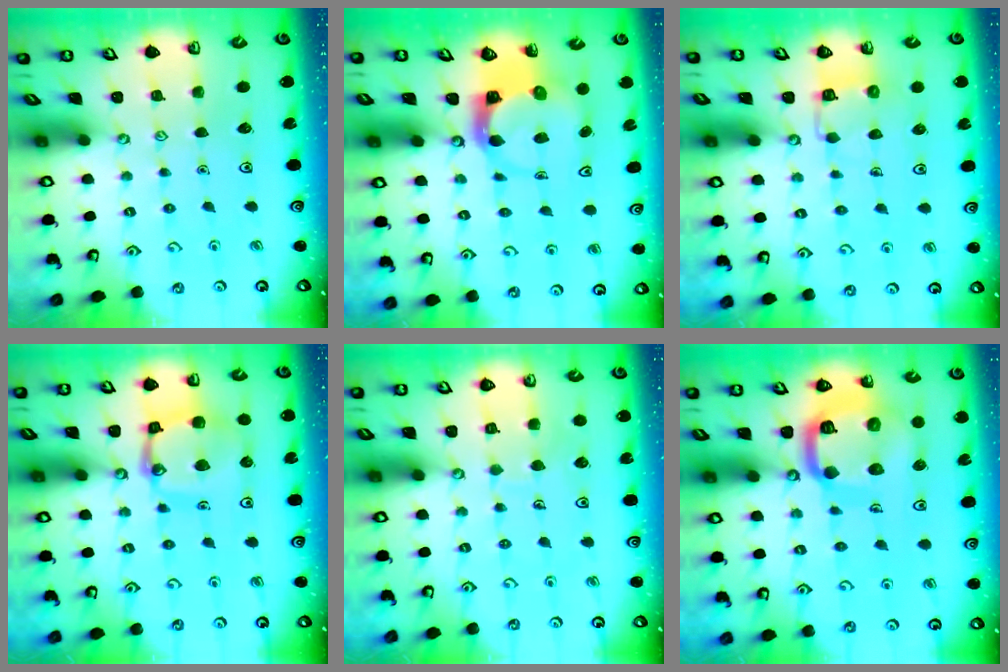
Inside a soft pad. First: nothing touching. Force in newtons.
{"total": 5.6, "press": 5.6, "slide": 0.8}
{"total": 5.5, "press": 5.5, "slide": 0.6}
{"total": 13.4, "press": 13.4, "slide": 1.3}
{"total": 5.6, "press": 5.6, "slide": 0.4}
{"total": 17.3, "press": 17.2, "slide": 1.8}